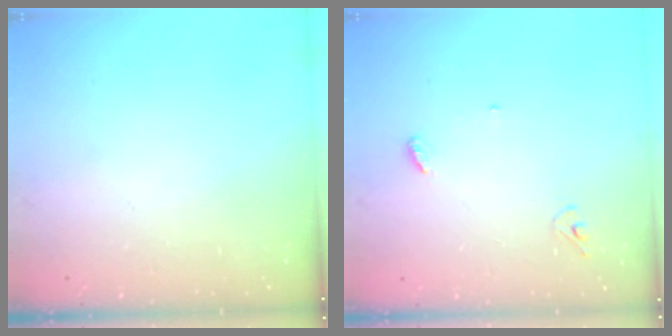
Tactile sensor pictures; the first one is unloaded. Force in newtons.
{"total": 3.7, "press": 3.6, "slide": 0.3}